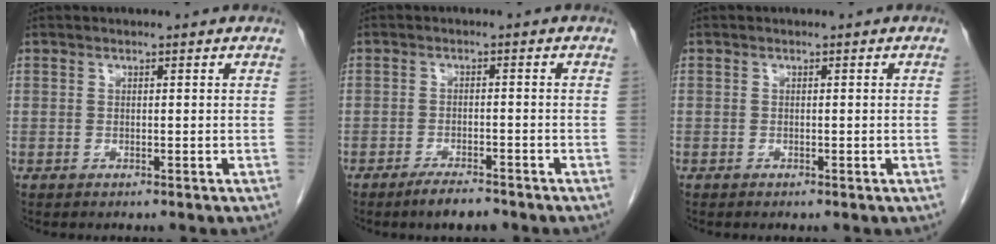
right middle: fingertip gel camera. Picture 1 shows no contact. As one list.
[{"total": 3.8, "force": [-3.0, 0.6, 2.2], "torque": [-0.044, -0.005, -0.050]}, {"total": 0.0}]